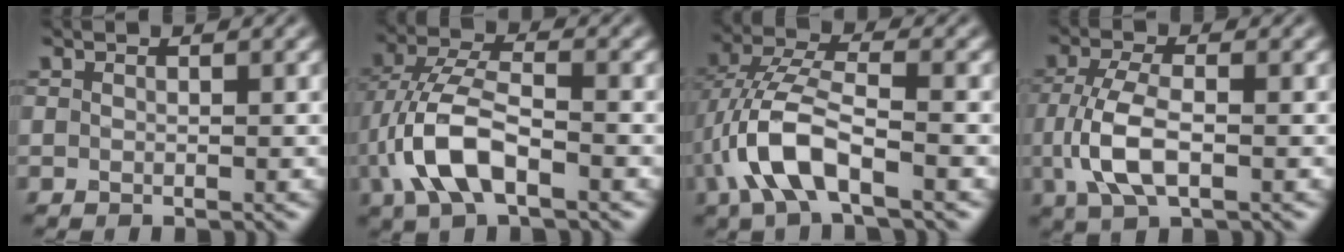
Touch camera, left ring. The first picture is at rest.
{"total": 7.3, "force": [-2.7, 3.2, 6.0], "torque": [-0.133, 0.006, -0.058]}
{"total": 6.7, "force": [-2.7, 2.5, 5.6], "torque": [-0.122, 0.007, -0.058]}
{"total": 5.1, "force": [-1.0, 2.2, 4.5], "torque": [-0.106, -0.002, -0.021]}